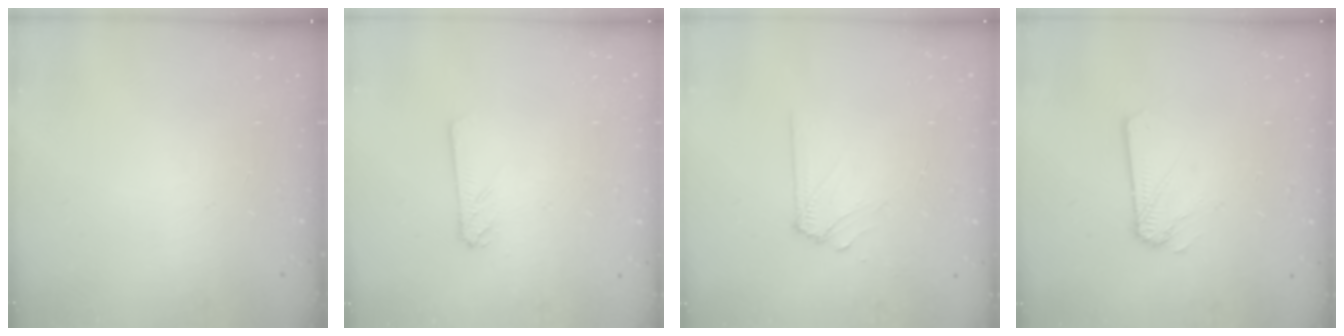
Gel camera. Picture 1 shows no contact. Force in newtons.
{"total": 2.4, "press": 2.4, "slide": 0.3}
{"total": 6.2, "press": 6.2, "slide": 0.9}
{"total": 1.2, "press": 1.2, "slide": 0.1}